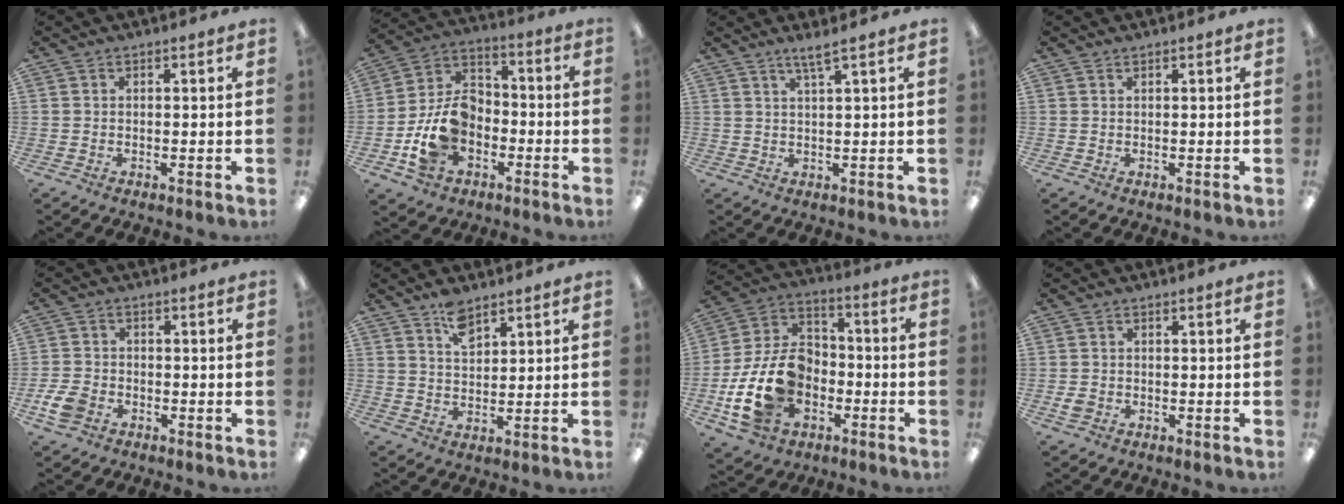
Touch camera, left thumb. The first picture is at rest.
{"total": 13.4, "force": [-3.6, 10.1, 8.1], "torque": [-0.188, 0.022, -0.063]}
{"total": 2.8, "force": [2.2, -0.2, 1.8], "torque": [-0.040, -0.004, 0.038]}
{"total": 0.6, "force": [0.6, 0.0, -0.2], "torque": [0.003, 0.003, 0.009]}
{"total": 5.0, "force": [-2.4, 3.5, 2.6], "torque": [-0.063, 0.009, -0.046]}
{"total": 5.9, "force": [4.5, 2.7, 2.6], "torque": [-0.040, -0.019, 0.079]}
{"total": 18.1, "force": [-5.1, 12.7, 11.8], "torque": [-0.245, 0.024, -0.081]}
{"total": 1.6, "force": [-0.5, 1.4, 0.7], "torque": [-0.018, 0.001, -0.011]}